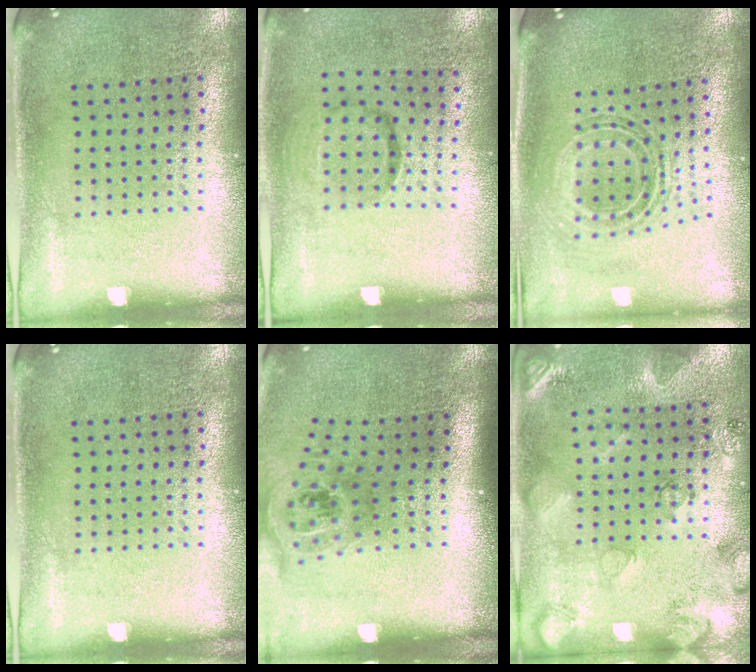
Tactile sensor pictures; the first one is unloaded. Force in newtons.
{"total": 1.0, "press": 0.6, "slide": 0.8}
{"total": 0.9, "press": 0.8, "slide": 0.3}
{"total": 0.0}
{"total": 1.5, "press": 1.1, "slide": 1.0}
{"total": 2.1, "press": 1.8, "slide": 1.0}